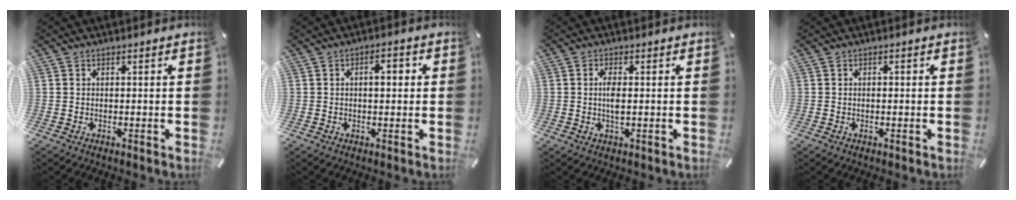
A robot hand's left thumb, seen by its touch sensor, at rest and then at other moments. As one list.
[{"total": 4.1, "force": [0.4, 2.1, 3.5], "torque": [-0.045, 0.003, -0.003]}, {"total": 3.3, "force": [0.1, 1.0, 3.1], "torque": [-0.074, -0.005, -0.006]}, {"total": 1.0, "force": [-0.6, 0.6, 0.6], "torque": [-0.012, 0.003, -0.012]}]